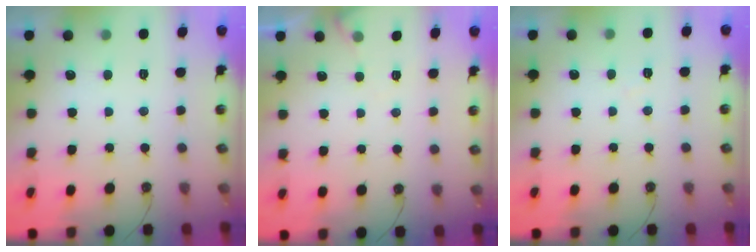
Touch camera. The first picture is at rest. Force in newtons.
{"total": 4.3, "press": 4.3, "slide": 0.7}
{"total": 5.8, "press": 5.7, "slide": 0.9}